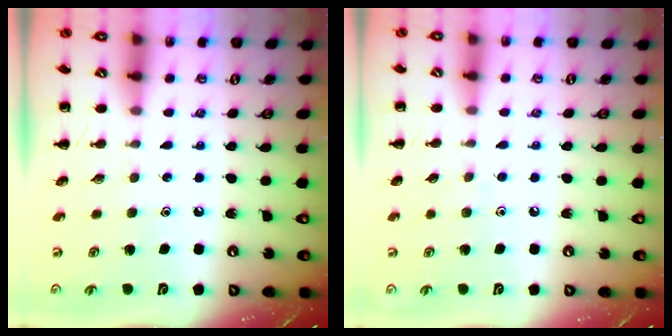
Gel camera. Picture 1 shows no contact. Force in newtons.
{"total": 3.5, "press": 3.3, "slide": 1.2}